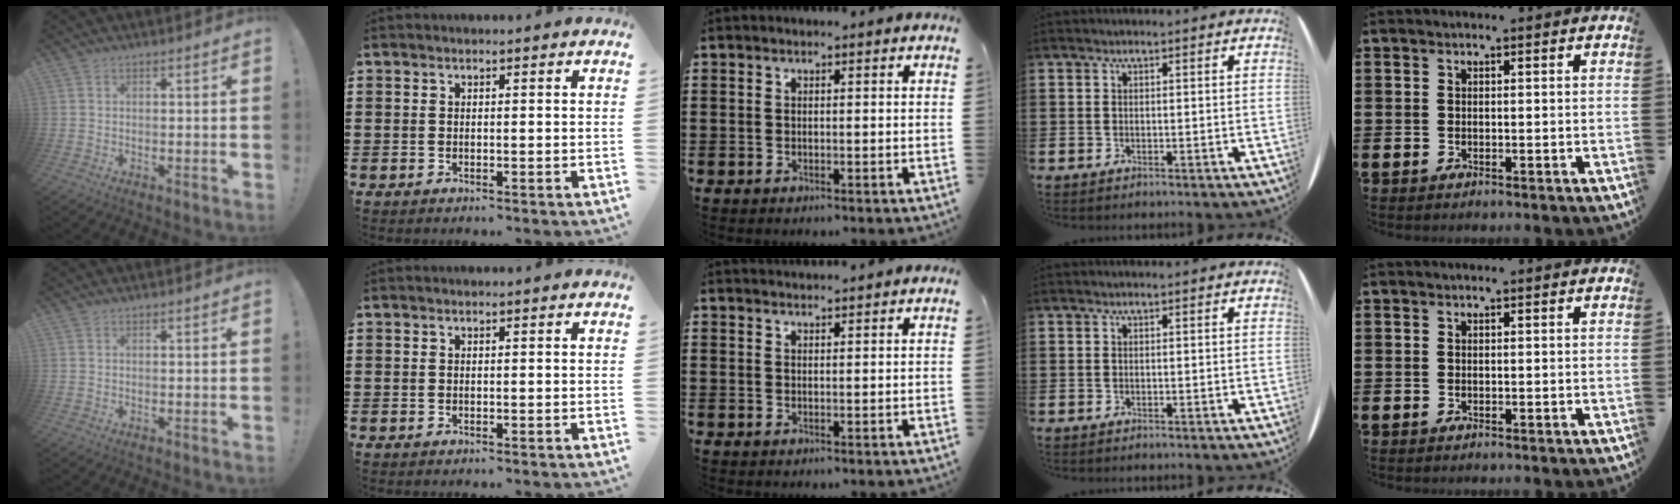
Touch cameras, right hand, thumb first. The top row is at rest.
{"middle": {"total": 1.4, "force": [1.4, 0.1, 0.0], "torque": [-0.003, 0.000, 0.026]}}